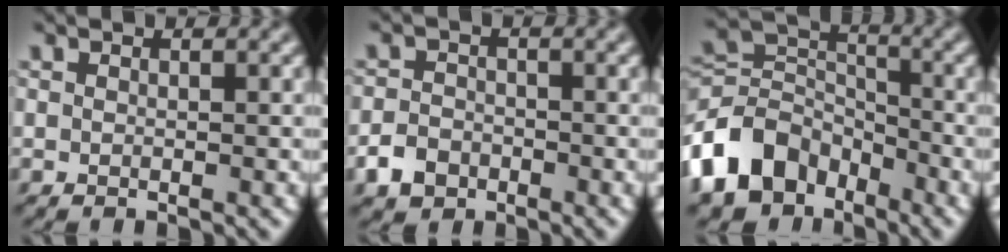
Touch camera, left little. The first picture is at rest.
{"total": 2.7, "force": [-1.6, 2.0, 1.0], "torque": [-0.020, 0.002, -0.031]}
{"total": 9.3, "force": [-5.3, 6.4, 4.3], "torque": [-0.087, 0.002, -0.119]}